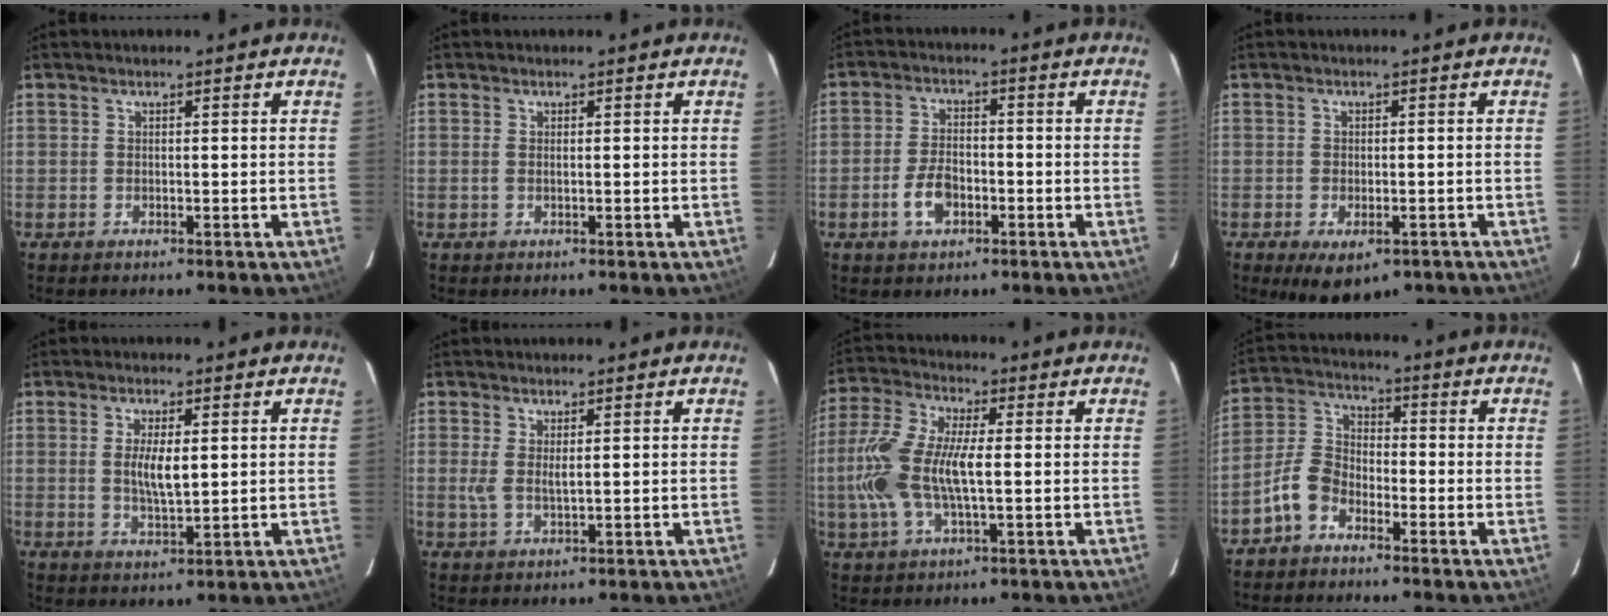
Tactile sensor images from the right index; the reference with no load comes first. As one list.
[{"total": 0.6, "force": [0.1, 0.2, 0.6], "torque": [-0.015, 0.001, 0.000]}, {"total": 6.2, "force": [-2.7, 3.6, 4.4], "torque": [-0.093, 0.005, -0.046]}, {"total": 7.3, "force": [-4.3, 3.6, 4.7], "torque": [-0.088, -0.023, -0.057]}, {"total": 5.4, "force": [0.7, 1.8, 5.0], "torque": [-0.094, -0.004, 0.016]}, {"total": 3.1, "force": [0.6, 0.8, 2.9], "torque": [-0.056, -0.005, 0.012]}, {"total": 13.4, "force": [-0.7, 4.8, 12.5], "torque": [-0.269, 0.006, -0.016]}, {"total": 6.9, "force": [-4.5, 4.0, 3.3], "torque": [-0.077, 0.020, -0.097]}]